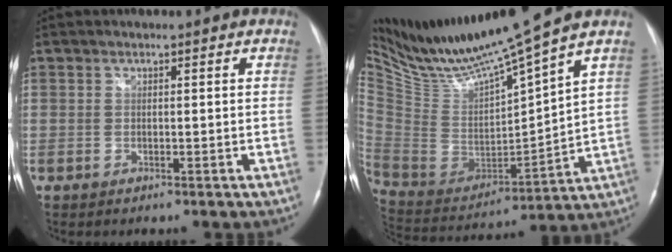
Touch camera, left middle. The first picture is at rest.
{"total": 15.6, "force": [13.8, -1.1, 7.1], "torque": [-0.144, -0.027, 0.274]}